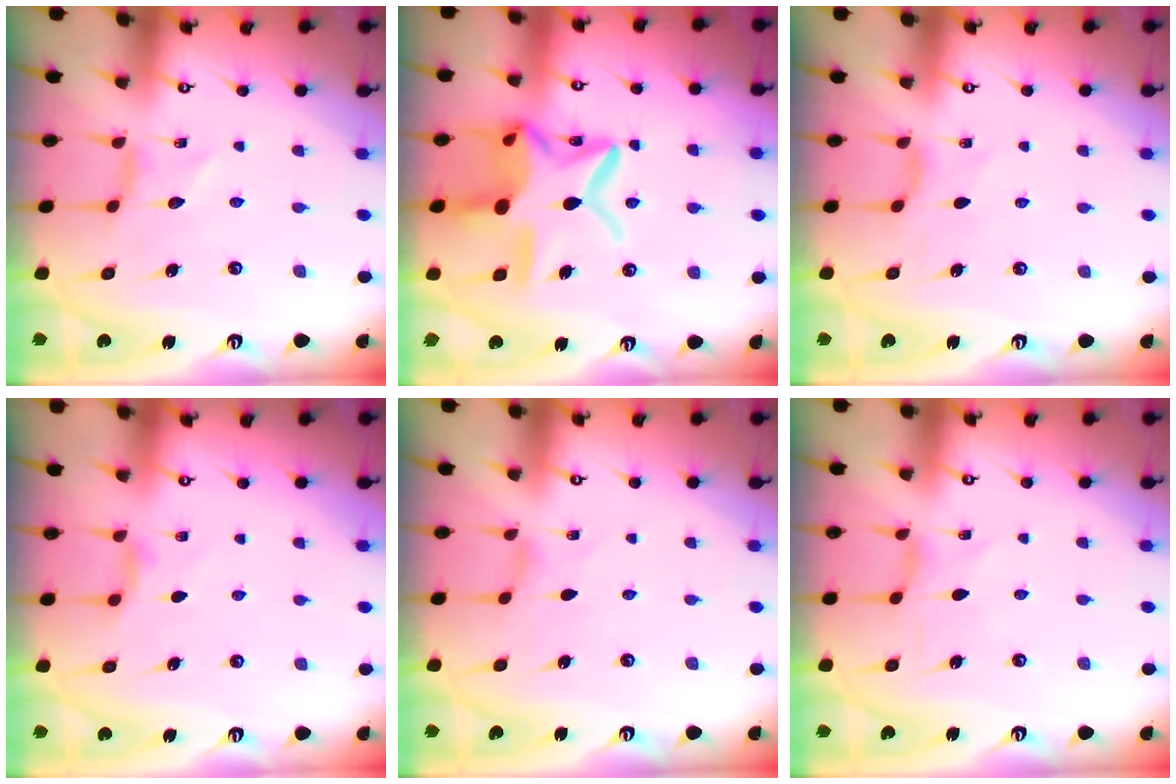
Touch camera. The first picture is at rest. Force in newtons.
{"total": 19.9, "press": 19.8, "slide": 1.5}
{"total": 2.4, "press": 2.4, "slide": 0.5}
{"total": 4.6, "press": 4.5, "slide": 0.7}
{"total": 0.7, "press": 0.6, "slide": 0.2}
{"total": 0.0}